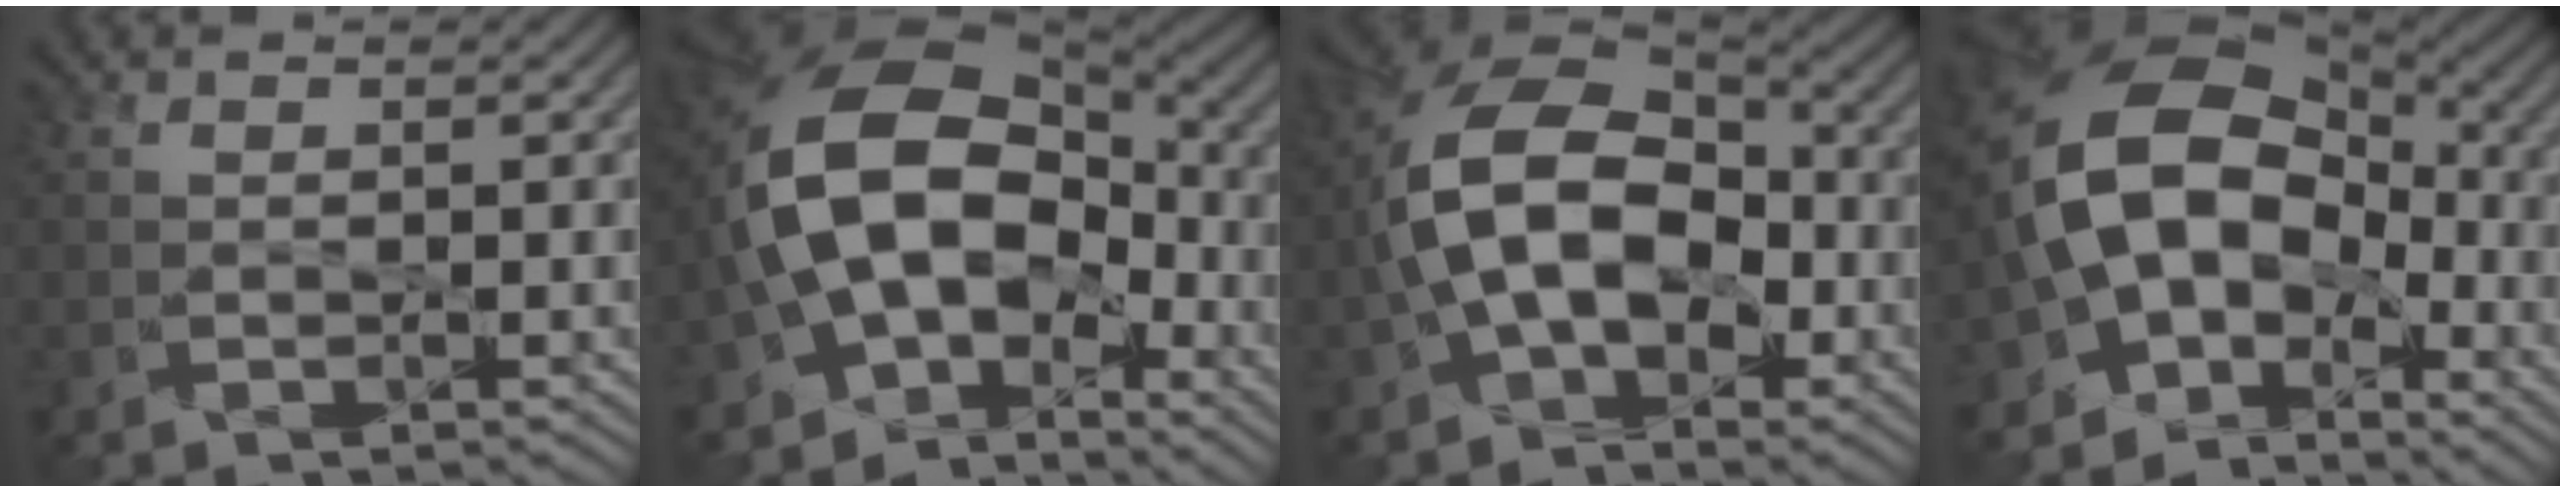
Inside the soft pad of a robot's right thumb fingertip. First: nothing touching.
{"total": 14.4, "force": [-2.6, 9.7, 10.4], "torque": [-0.179, 0.012, -0.063]}
{"total": 12.7, "force": [-1.7, 8.0, 9.7], "torque": [-0.183, 0.012, -0.043]}
{"total": 14.5, "force": [-2.0, 10.4, 9.8], "torque": [-0.176, 0.010, -0.048]}